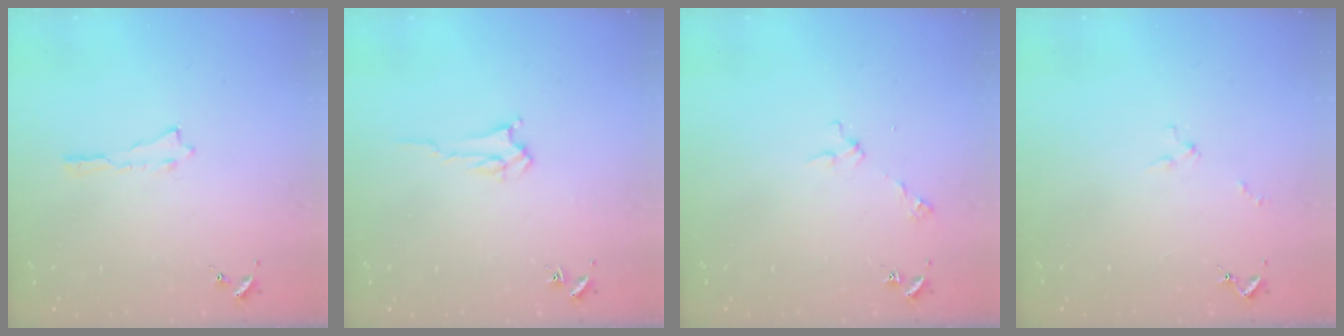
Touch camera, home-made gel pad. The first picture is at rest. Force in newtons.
{"total": 2.8, "press": 2.8, "slide": 0.4}
{"total": 2.9, "press": 2.9, "slide": 0.2}
{"total": 1.3, "press": 1.2, "slide": 0.1}